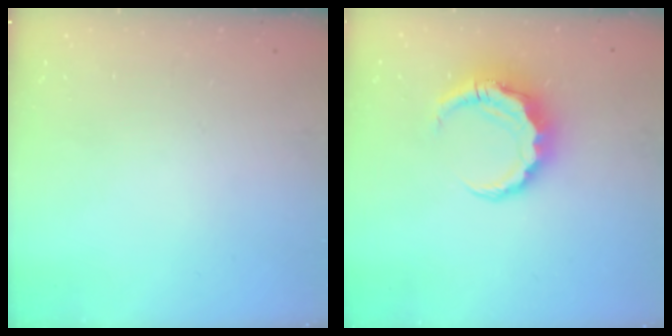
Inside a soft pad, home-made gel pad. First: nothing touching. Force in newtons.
{"total": 8.2, "press": 8.1, "slide": 1.3}